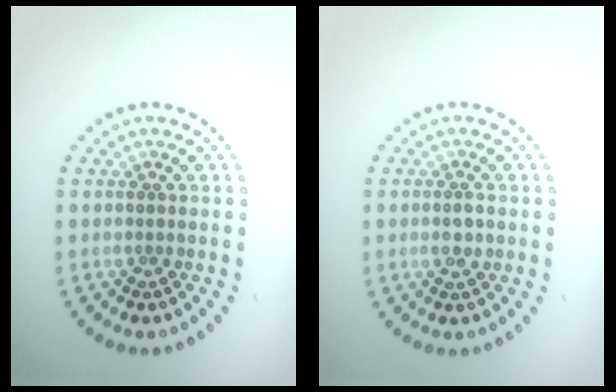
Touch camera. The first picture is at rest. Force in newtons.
{"total": 1.2, "press": 1.1, "slide": 0.4}